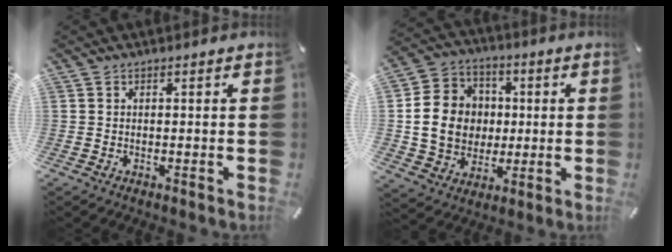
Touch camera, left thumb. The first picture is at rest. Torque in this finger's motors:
{"motor_torque": [1.31, 1.02, 0.79, -0.59, 0.38]}